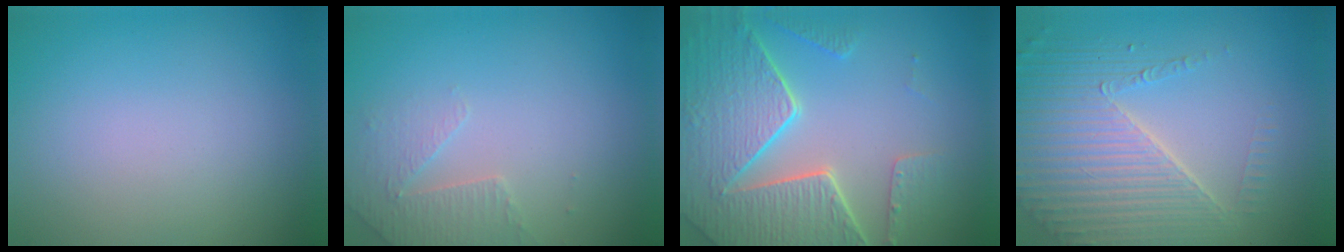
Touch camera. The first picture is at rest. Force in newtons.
{"total": 2.3, "press": 2.2, "slide": 0.6}
{"total": 8.3, "press": 6.1, "slide": 5.6}
{"total": 6.3, "press": 4.8, "slide": 4.1}